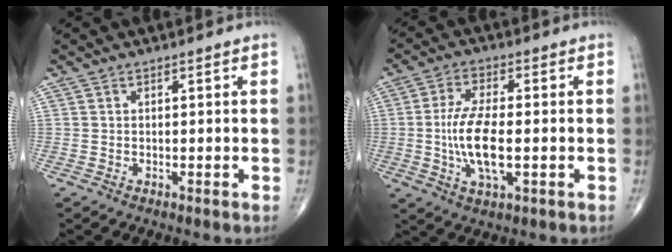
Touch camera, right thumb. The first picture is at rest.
{"total": 10.5, "force": [-1.2, 4.0, 9.7], "torque": [-0.199, -0.002, -0.022]}